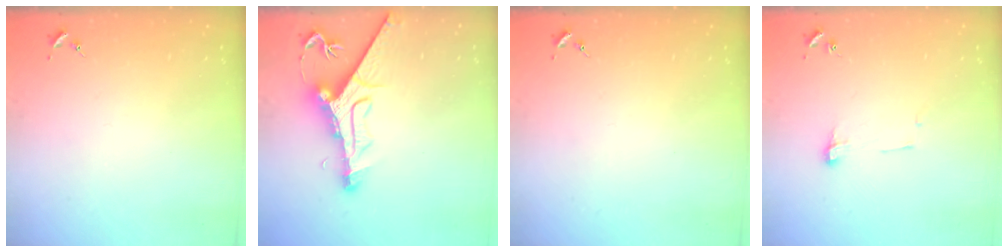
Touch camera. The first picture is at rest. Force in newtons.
{"total": 13.8, "press": 13.7, "slide": 1.5}
{"total": 0.0}
{"total": 4.5, "press": 4.5, "slide": 0.5}